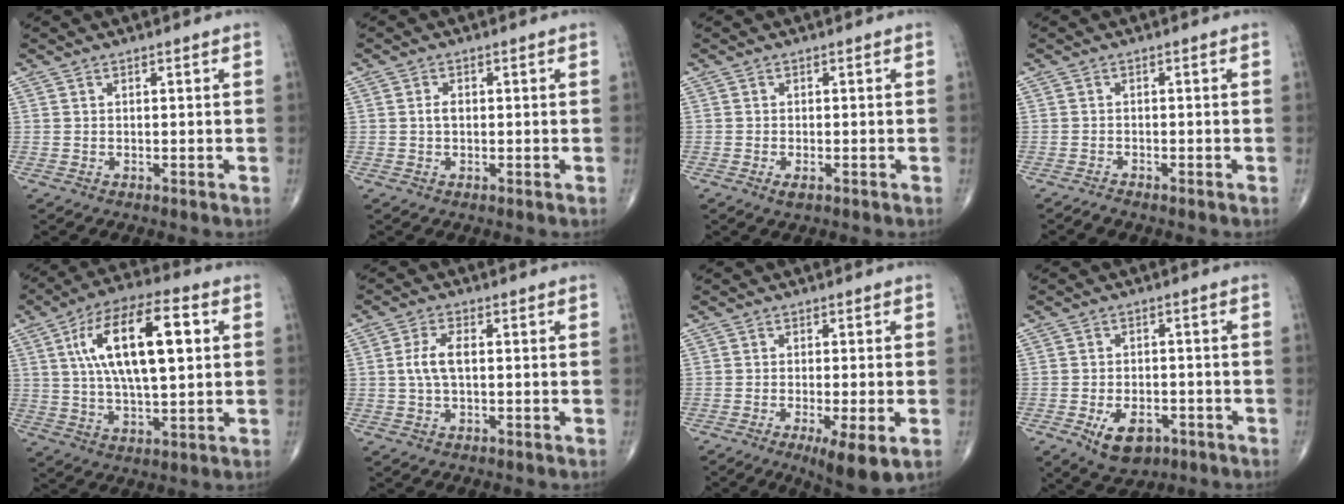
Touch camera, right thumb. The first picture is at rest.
{"total": 1.5, "force": [0.0, 1.0, 1.1], "torque": [-0.020, 0.004, -0.002]}
{"total": 1.5, "force": [-0.7, 0.7, 1.1], "torque": [-0.020, -0.001, -0.013]}
{"total": 1.1, "force": [-1.1, 0.1, 0.3], "torque": [-0.014, 0.002, -0.021]}
{"total": 18.6, "force": [4.4, 7.3, 16.6], "torque": [-0.282, 0.012, 0.072]}
{"total": 4.6, "force": [0.2, 2.2, 4.0], "torque": [-0.093, 0.009, 0.001]}
{"total": 7.8, "force": [-3.0, 1.6, 7.0], "torque": [-0.110, -0.016, -0.045]}
{"total": 7.6, "force": [-3.5, 4.6, 4.9], "torque": [-0.067, 0.014, -0.047]}